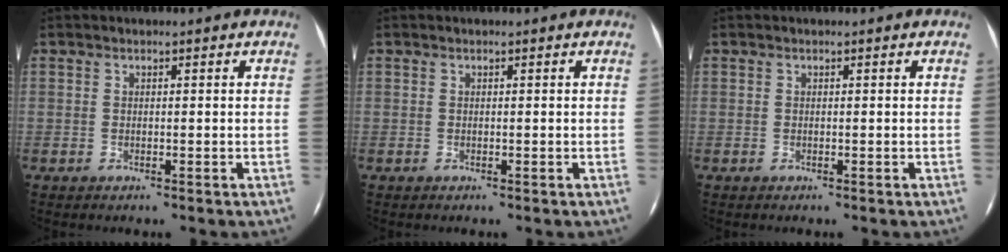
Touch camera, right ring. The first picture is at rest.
{"total": 0.0}
{"total": 0.0}